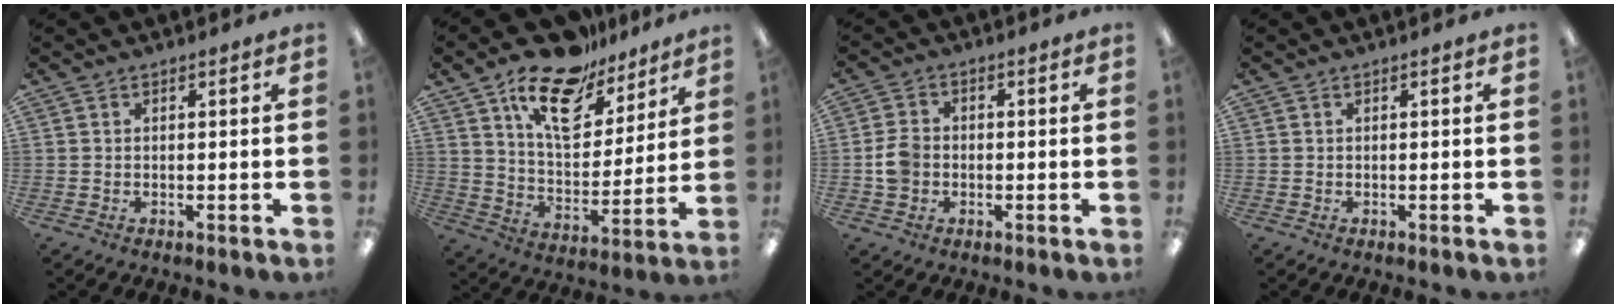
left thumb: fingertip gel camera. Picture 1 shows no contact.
{"total": 18.9, "force": [12.7, 9.8, 10.0], "torque": [-0.172, -0.064, 0.223]}
{"total": 5.2, "force": [-0.8, 4.3, 2.7], "torque": [-0.054, 0.010, -0.013]}
{"total": 0.0}